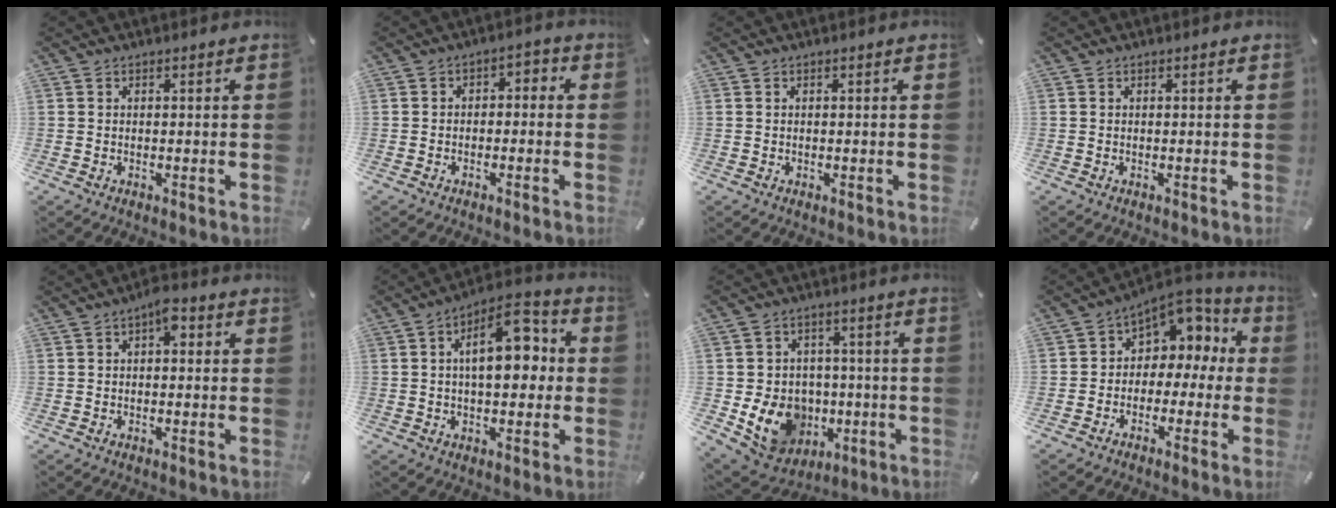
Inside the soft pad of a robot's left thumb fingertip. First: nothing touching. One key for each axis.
{"total": 3.1, "fx": -2.4, "fy": 1.7, "fz": 1.0, "tx": -0.016, "ty": 0.019, "tz": -0.049}
{"total": 0.0}
{"total": 0.0}
{"total": 3.9, "fx": 0.7, "fy": 2.0, "fz": 3.3, "tx": -0.043, "ty": 0.005, "tz": 0.003}
{"total": 13.2, "fx": 2.1, "fy": 7.0, "fz": 11.0, "tx": -0.154, "ty": -0.005, "tz": 0.034}
{"total": 13.4, "fx": -2.9, "fy": 11.7, "fz": 6.0, "tx": -0.115, "ty": 0.009, "tz": -0.038}
{"total": 7.7, "fx": 2.3, "fy": 6.6, "fz": 3.1, "tx": -0.045, "ty": -0.025, "tz": 0.042}